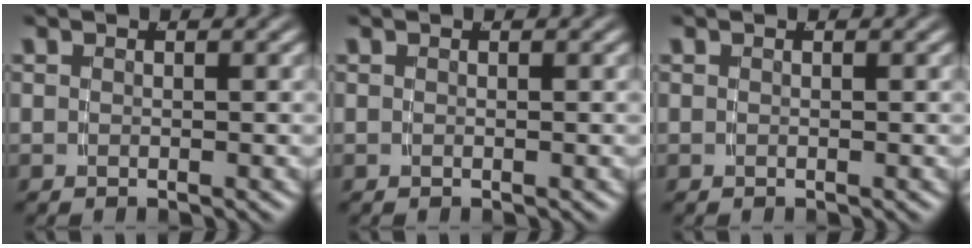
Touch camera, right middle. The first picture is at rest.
{"total": 0.0}
{"total": 0.0}